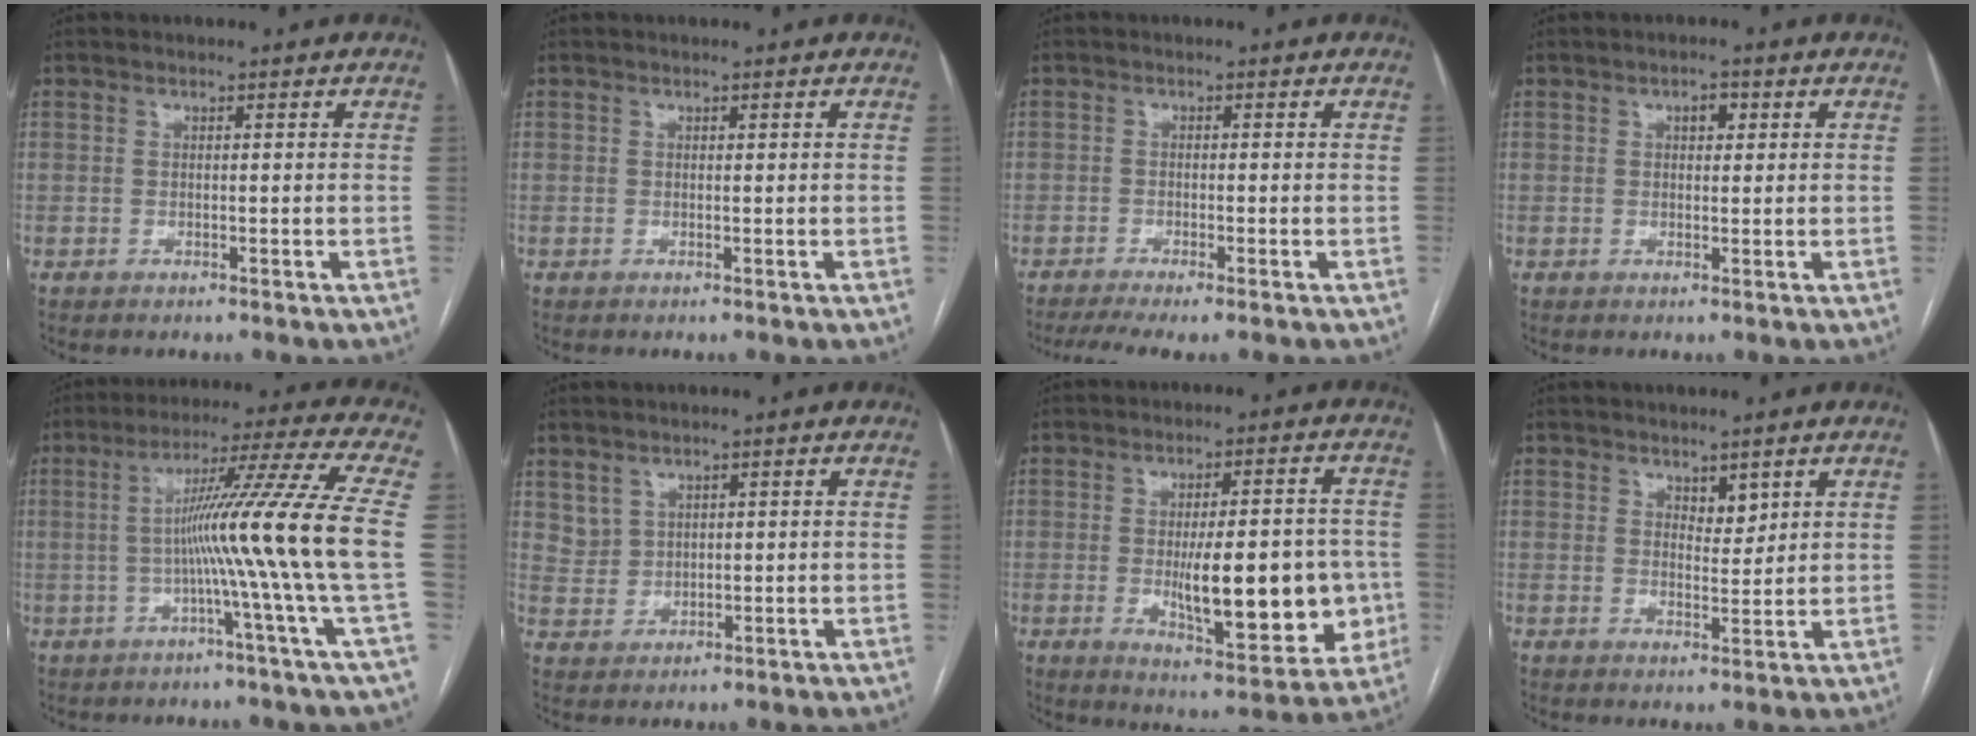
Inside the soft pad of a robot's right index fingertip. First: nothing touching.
{"total": 0.0}
{"total": 5.2, "force": [-3.9, 0.2, 3.5], "torque": [-0.055, -0.008, -0.064]}
{"total": 2.1, "force": [0.8, 1.1, 1.6], "torque": [-0.023, 0.007, 0.012]}
{"total": 14.5, "force": [-1.7, -3.9, 13.9], "torque": [-0.213, -0.001, -0.032]}
{"total": 2.8, "force": [2.0, 2.0, 0.4], "torque": [-0.005, 0.002, 0.044]}
{"total": 16.0, "force": [-2.3, 5.0, 15.0], "torque": [-0.209, 0.001, -0.019]}
{"total": 2.7, "force": [1.8, 1.3, 1.5], "torque": [-0.022, -0.004, 0.036]}